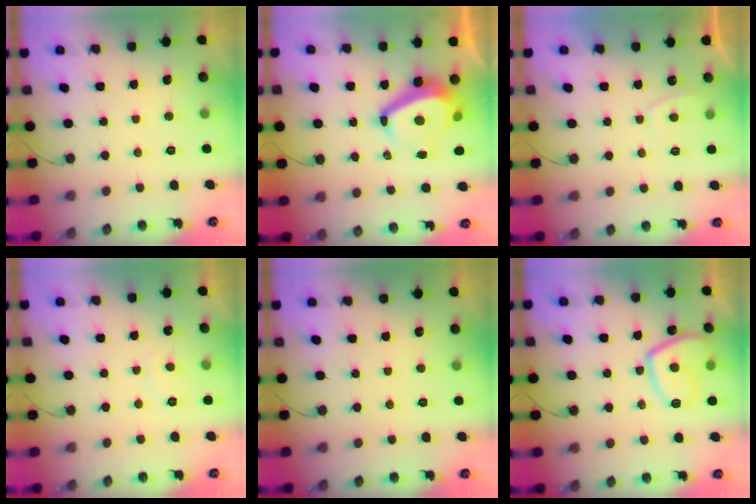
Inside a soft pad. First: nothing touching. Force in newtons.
{"total": 10.1, "press": 9.7, "slide": 3.0}
{"total": 1.3, "press": 1.1, "slide": 0.6}
{"total": 1.6, "press": 1.6, "slide": 0.5}
{"total": 0.0}
{"total": 11.0, "press": 10.9, "slide": 1.2}